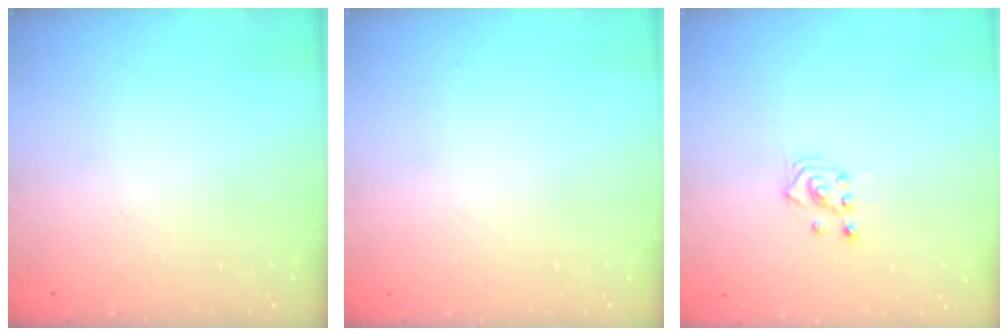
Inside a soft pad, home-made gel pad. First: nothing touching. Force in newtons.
{"total": 0.0}
{"total": 2.5, "press": 2.5, "slide": 0.3}